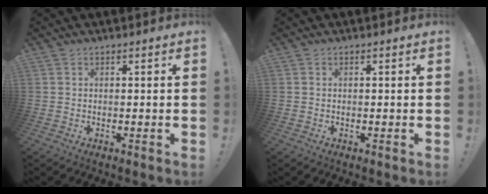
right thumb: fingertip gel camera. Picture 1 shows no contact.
{"total": 0.0}